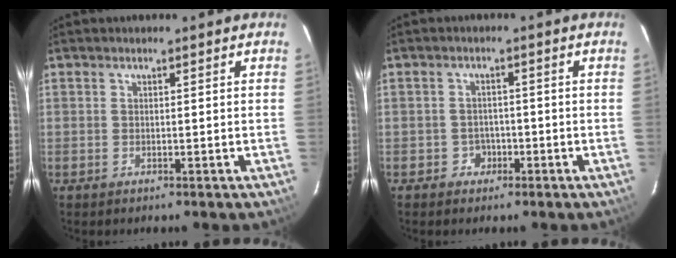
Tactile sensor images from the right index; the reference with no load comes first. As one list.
[{"total": 2.9, "force": [-1.4, 2.5, 0.1], "torque": [-0.003, 0.011, -0.022]}]